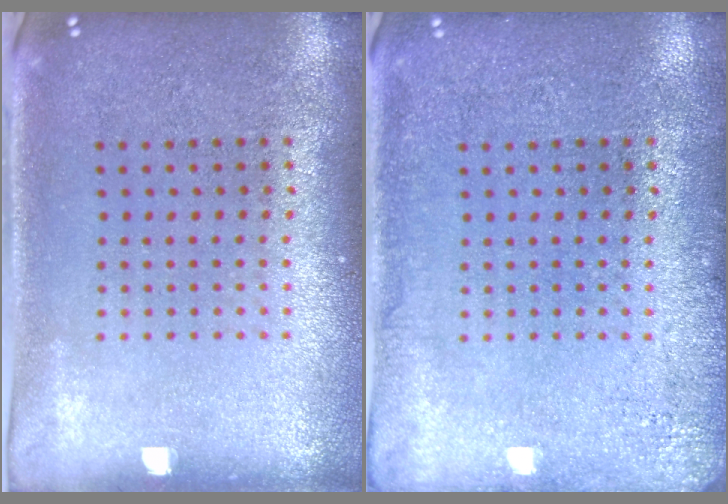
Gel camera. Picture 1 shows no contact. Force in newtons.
{"total": 2.0, "press": 2.0, "slide": 0.3}